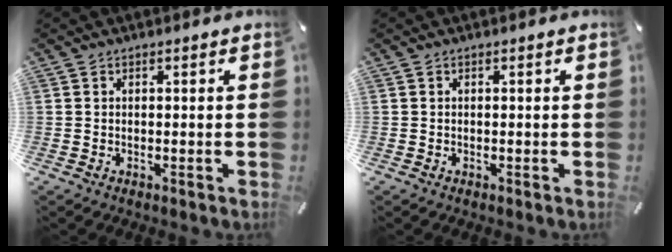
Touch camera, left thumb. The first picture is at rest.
{"total": 0.0}